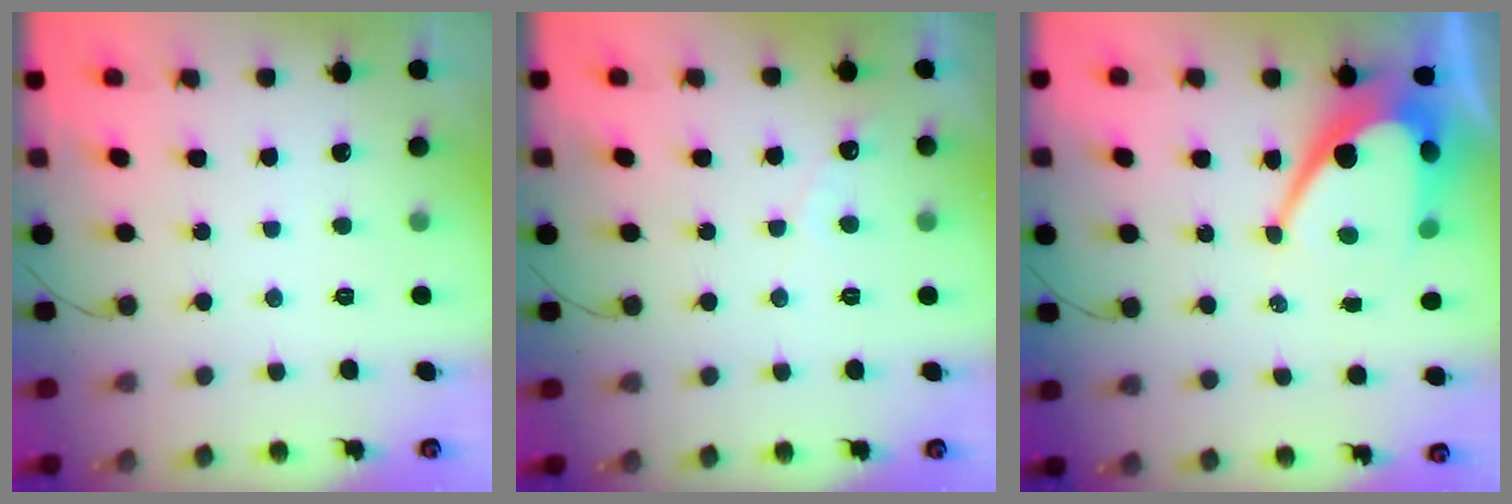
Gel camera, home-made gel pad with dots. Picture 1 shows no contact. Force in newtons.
{"total": 2.6, "press": 2.6, "slide": 0.1}
{"total": 13.6, "press": 13.6, "slide": 1.0}